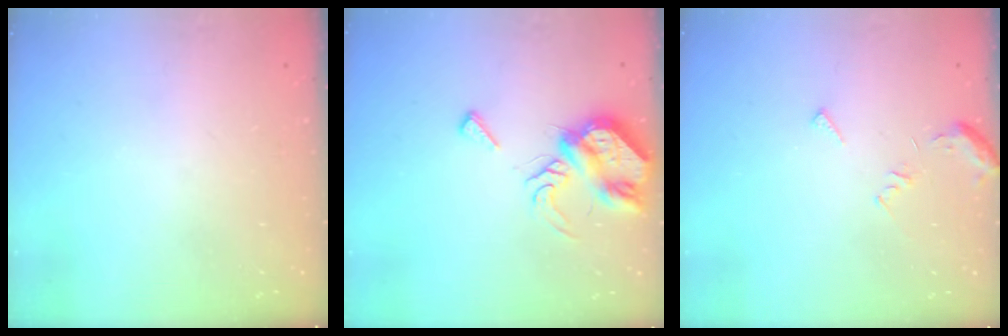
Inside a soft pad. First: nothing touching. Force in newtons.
{"total": 9.3, "press": 9.3, "slide": 0.5}
{"total": 5.8, "press": 5.8, "slide": 0.5}